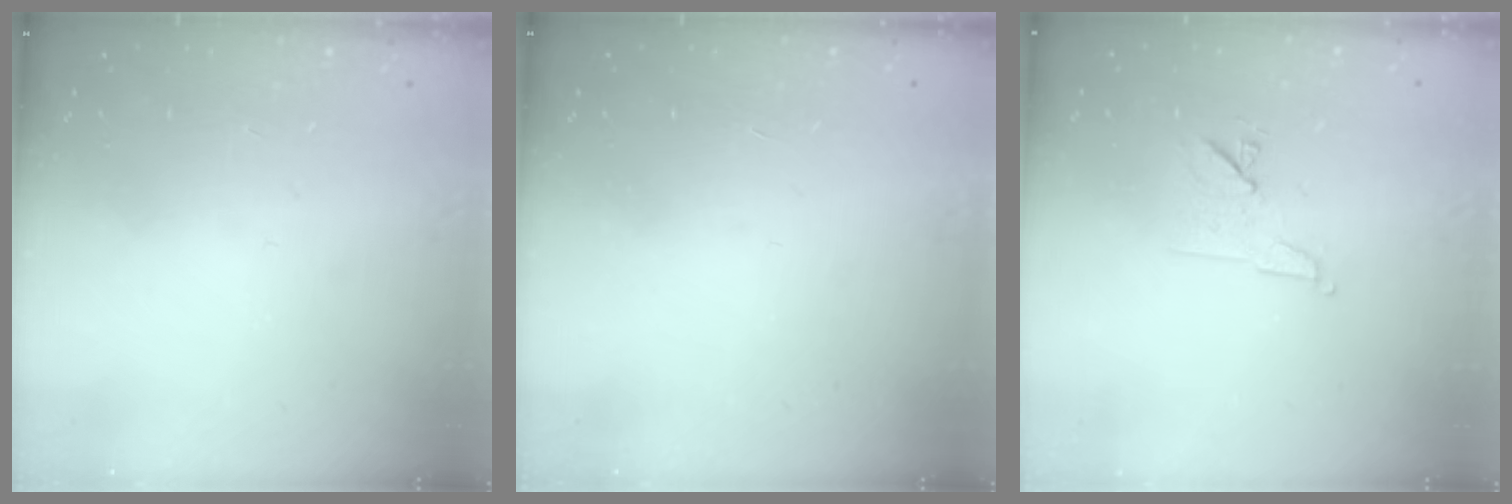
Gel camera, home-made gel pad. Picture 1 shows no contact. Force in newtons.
{"total": 1.7, "press": 1.7, "slide": 0.1}
{"total": 7.5, "press": 7.4, "slide": 1.3}